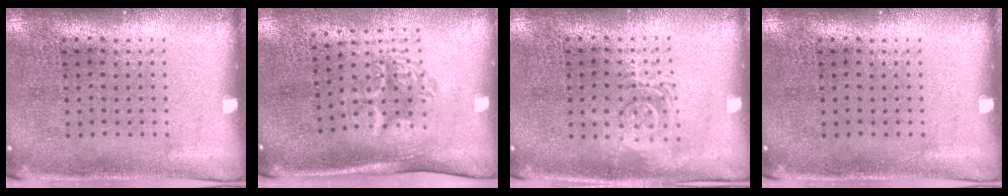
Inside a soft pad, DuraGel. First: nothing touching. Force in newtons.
{"total": 1.7, "press": 1.3, "slide": 1.2}
{"total": 1.2, "press": 1.2, "slide": 0.2}
{"total": 0.0}